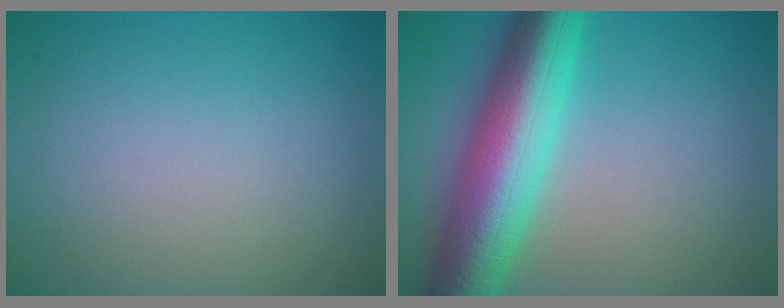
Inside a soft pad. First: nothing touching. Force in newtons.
{"total": 10.5, "press": 10.5, "slide": 0.2}